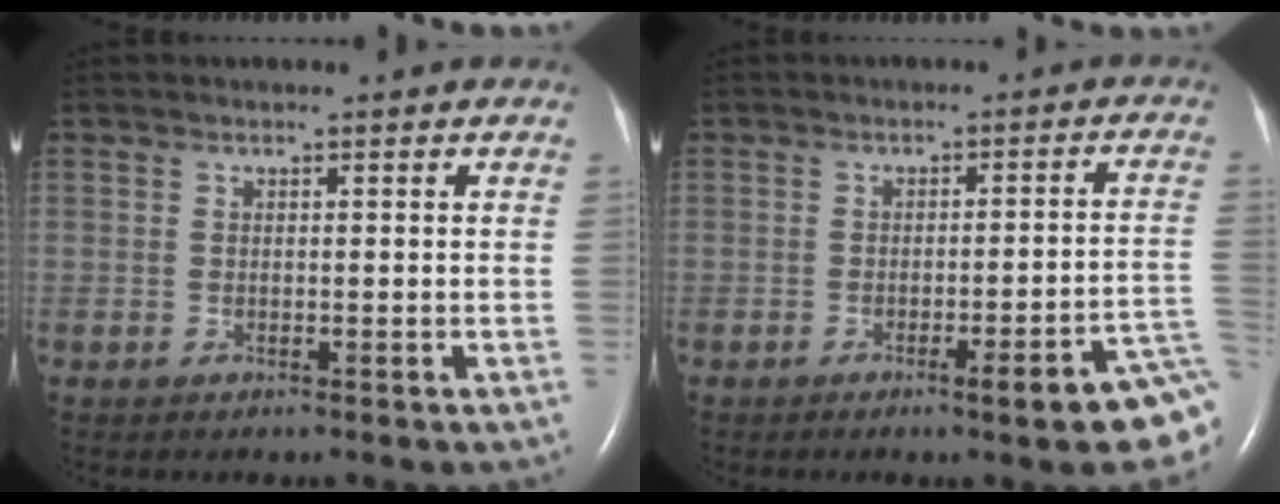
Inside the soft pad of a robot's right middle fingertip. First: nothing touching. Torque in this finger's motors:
{"motor_torque": [0.86, -0.77, 0.14, 0.05]}